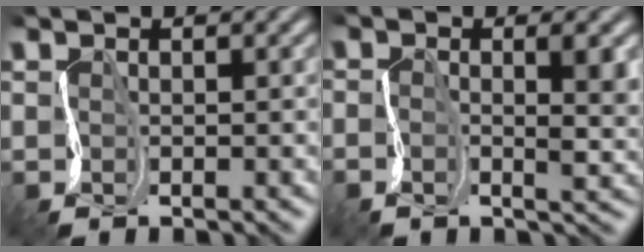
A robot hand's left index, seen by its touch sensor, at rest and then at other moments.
{"total": 3.0, "force": [-0.6, 0.8, 2.8], "torque": [-0.057, -0.003, -0.017]}